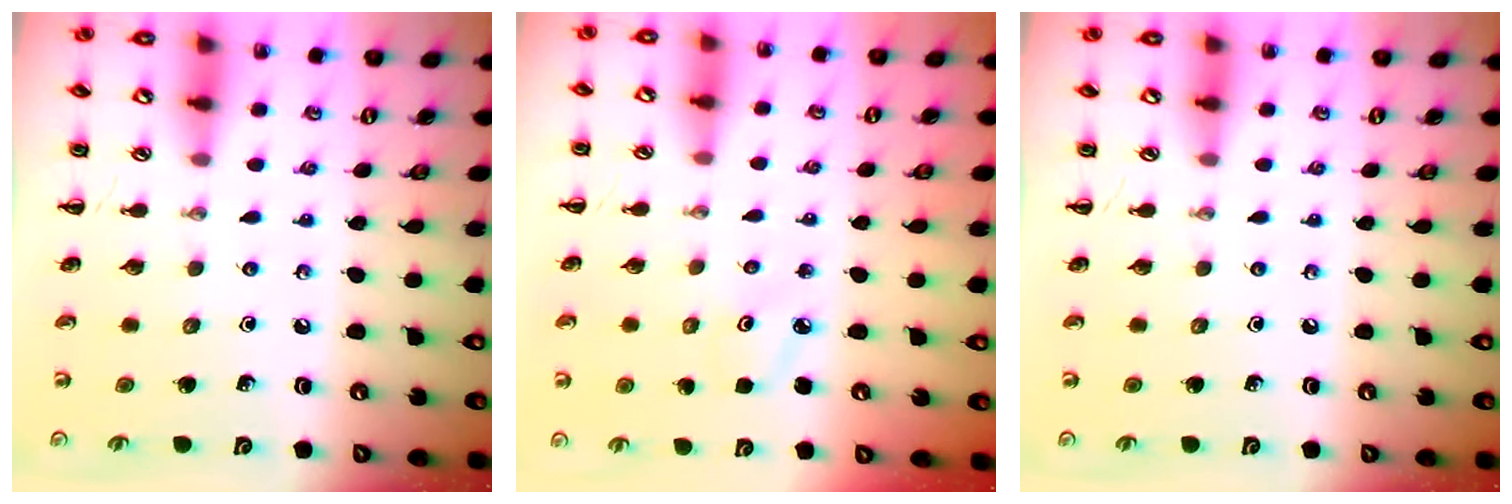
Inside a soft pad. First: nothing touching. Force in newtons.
{"total": 2.3, "press": 2.2, "slide": 0.6}
{"total": 0.0}